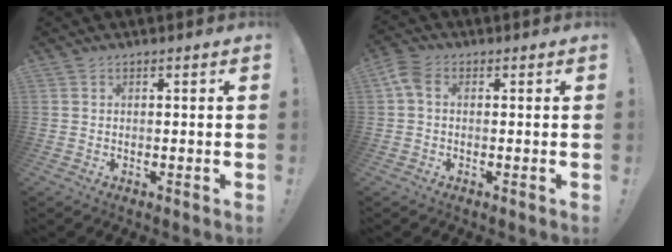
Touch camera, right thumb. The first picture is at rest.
{"total": 4.2, "force": [0.8, 2.8, 3.1], "torque": [-0.069, 0.004, 0.018]}